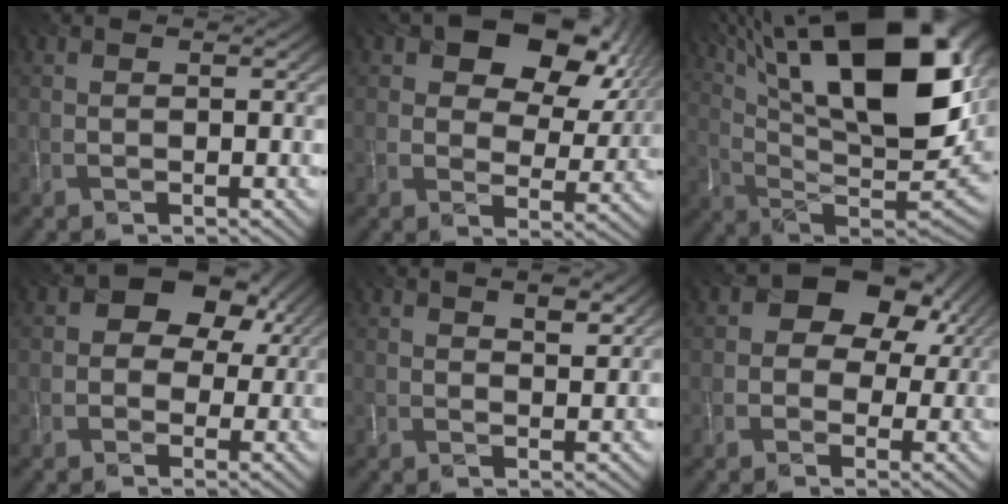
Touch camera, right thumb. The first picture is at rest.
{"total": 13.1, "force": [6.0, 8.3, 8.1], "torque": [-0.117, 0.002, 0.089]}
{"total": 21.8, "force": [11.0, 8.0, 17.1], "torque": [-0.291, 0.039, 0.174]}
{"total": 9.4, "force": [3.1, 7.3, 5.1], "torque": [-0.075, 0.029, 0.027]}
{"total": 3.0, "force": [1.9, 1.2, 2.0], "torque": [-0.036, -0.002, 0.035]}
{"total": 10.7, "force": [3.5, 8.3, 5.9], "torque": [-0.098, 0.028, 0.041]}